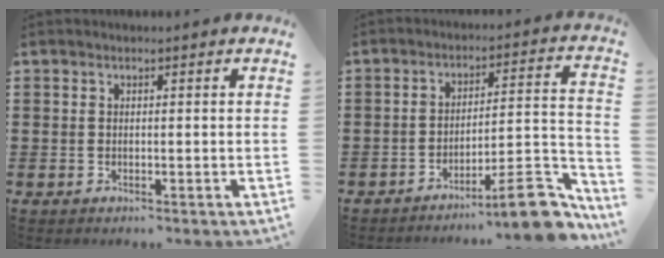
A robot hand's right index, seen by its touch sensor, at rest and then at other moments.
{"total": 10.3, "force": [-7.8, 1.4, 6.6], "torque": [-0.094, 0.021, -0.140]}